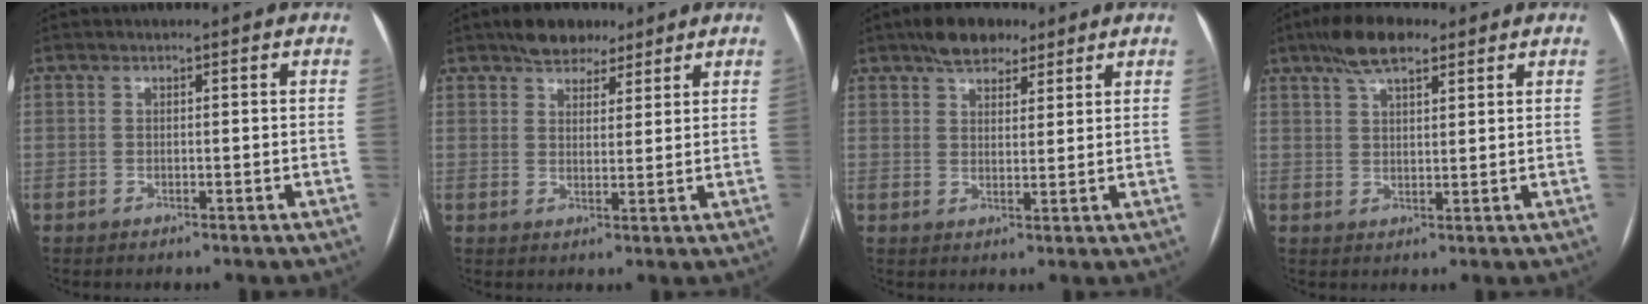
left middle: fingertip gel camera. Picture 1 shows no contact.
{"total": 6.0, "force": [4.6, 3.1, 2.3], "torque": [-0.034, 0.011, 0.077]}
{"total": 6.6, "force": [4.8, 3.1, 3.2], "torque": [-0.053, 0.015, 0.081]}
{"total": 7.2, "force": [5.0, 2.3, 4.7], "torque": [-0.092, 0.016, 0.087]}